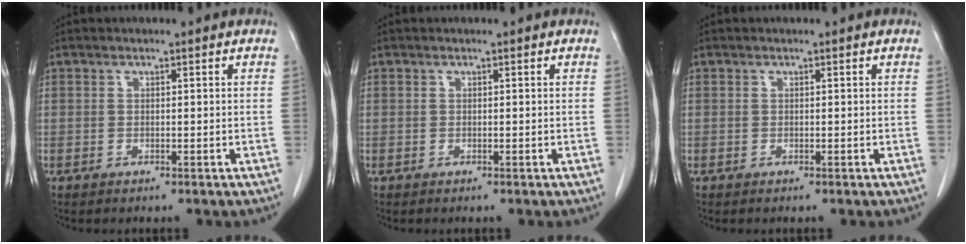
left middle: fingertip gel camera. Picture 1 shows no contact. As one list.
[{"total": 0.0}, {"total": 0.0}]